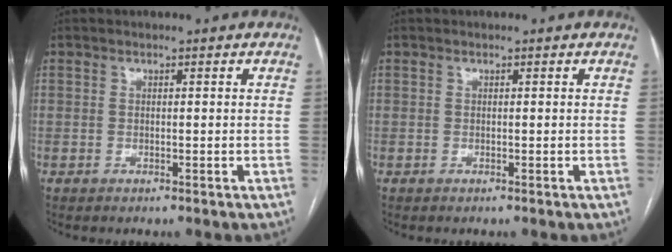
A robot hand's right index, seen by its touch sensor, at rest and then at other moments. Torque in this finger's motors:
{"motor_torque": [0.00, 0.00, 0.00, 0.00]}